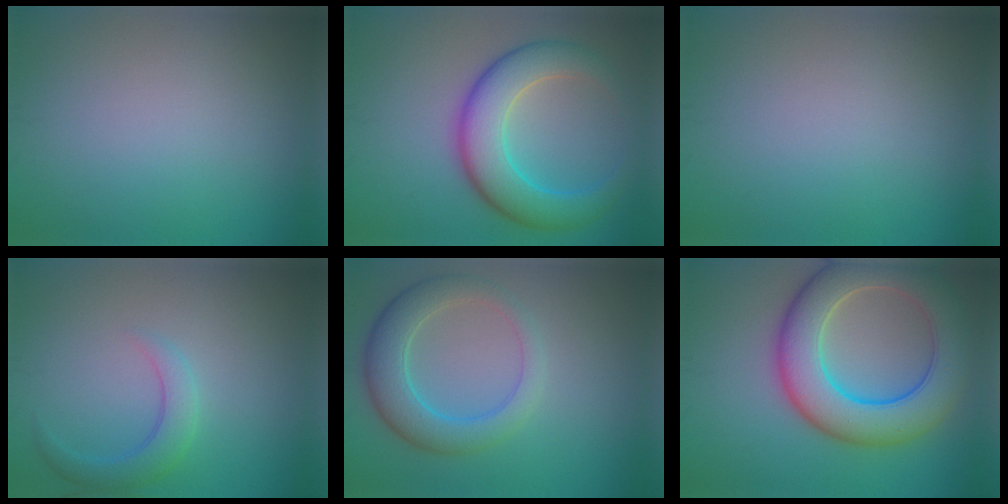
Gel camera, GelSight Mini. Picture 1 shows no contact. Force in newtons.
{"total": 7.7, "press": 7.7, "slide": 0.3}
{"total": 0.0}
{"total": 2.8, "press": 2.8, "slide": 0.4}
{"total": 5.4, "press": 5.4, "slide": 0.2}
{"total": 10.3, "press": 10.3, "slide": 0.6}